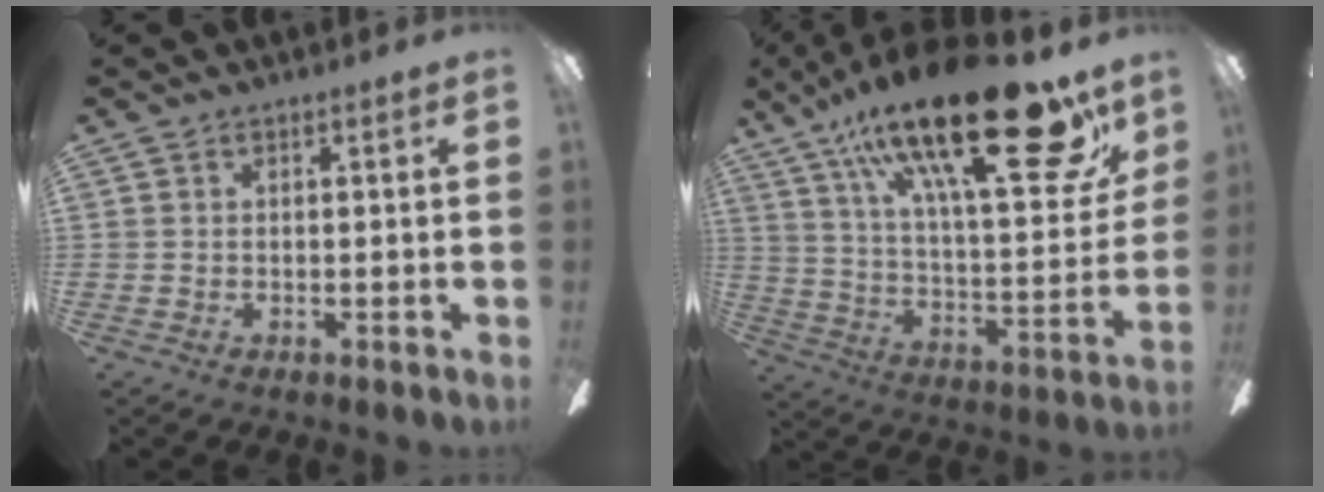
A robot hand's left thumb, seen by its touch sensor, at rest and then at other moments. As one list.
[{"total": 32.4, "force": [18.9, 11.5, 23.6], "torque": [-0.369, -0.100, 0.309]}]